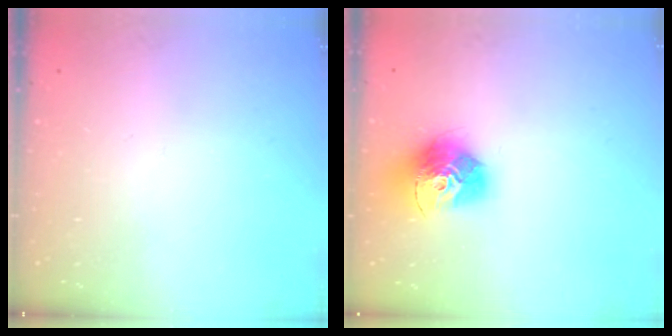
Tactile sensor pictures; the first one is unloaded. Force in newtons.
{"total": 15.6, "press": 15.5, "slide": 1.5}